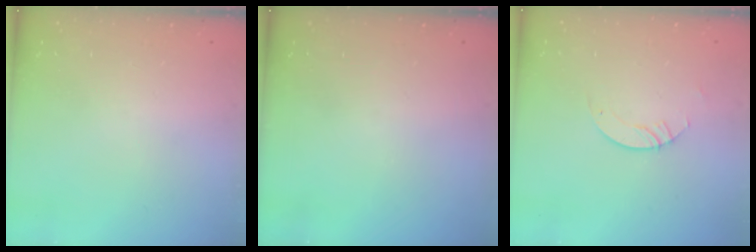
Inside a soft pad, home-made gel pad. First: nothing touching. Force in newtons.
{"total": 0.0}
{"total": 2.1, "press": 2.1, "slide": 0.2}